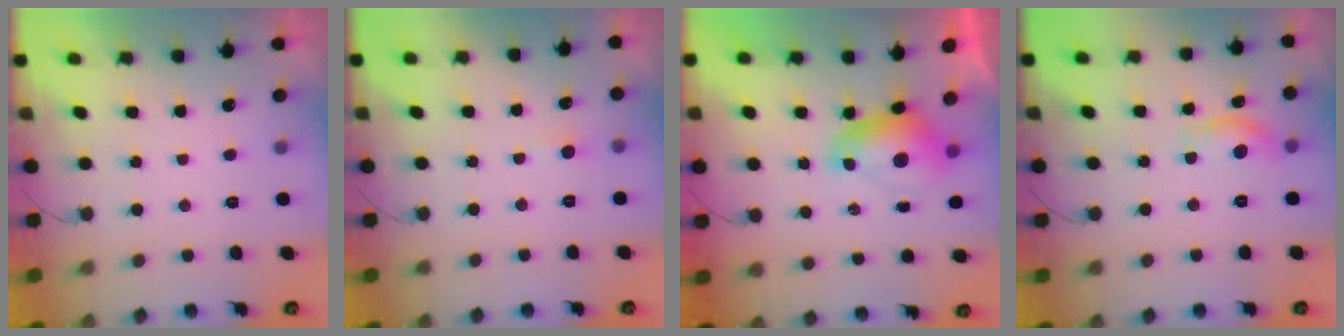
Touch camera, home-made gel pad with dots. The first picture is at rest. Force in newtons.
{"total": 3.1, "press": 3.0, "slide": 0.4}
{"total": 7.8, "press": 7.8, "slide": 0.9}
{"total": 10.4, "press": 10.4, "slide": 0.5}